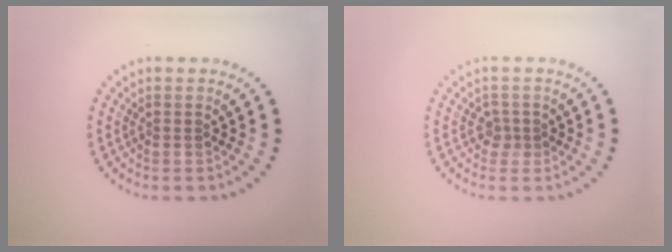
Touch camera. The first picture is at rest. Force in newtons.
{"total": 1.2, "press": 0.9, "slide": 0.8}